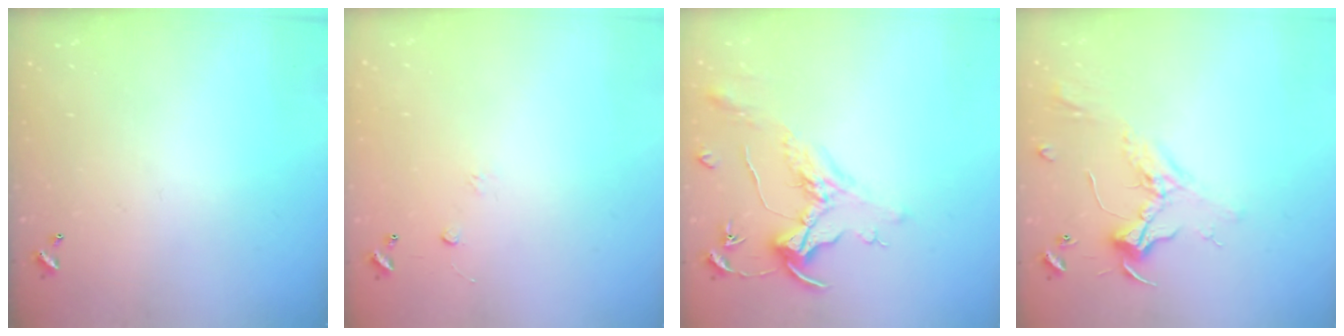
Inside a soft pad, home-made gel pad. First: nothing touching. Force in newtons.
{"total": 6.6, "press": 6.6, "slide": 0.6}
{"total": 1.6, "press": 1.4, "slide": 0.7}
{"total": 2.3, "press": 2.1, "slide": 0.9}